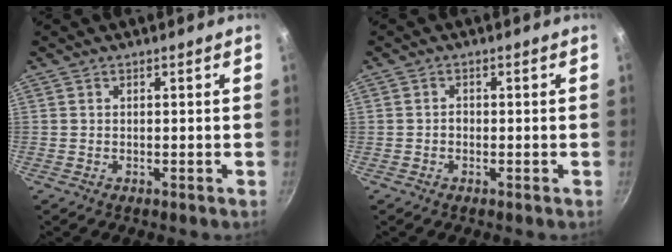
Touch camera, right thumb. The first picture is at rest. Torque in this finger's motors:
{"motor_torque": [0.19, 0.13, 0.71, 0.18, -0.02]}